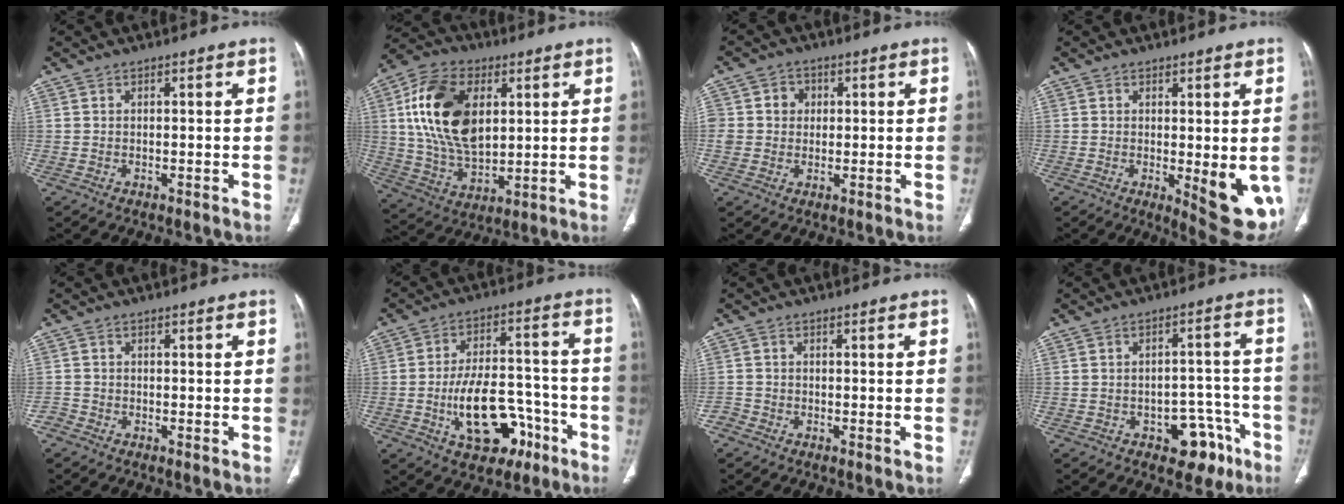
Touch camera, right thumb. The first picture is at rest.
{"total": 19.1, "force": [4.6, 11.7, 14.4], "torque": [-0.244, -0.008, 0.088]}
{"total": 6.0, "force": [1.0, 5.5, 2.2], "torque": [-0.015, 0.008, 0.019]}
{"total": 9.8, "force": [-1.5, 3.1, 9.2], "torque": [-0.107, -0.024, -0.011]}
{"total": 1.2, "force": [-0.8, 0.8, 0.5], "torque": [-0.004, -0.002, -0.024]}
{"total": 15.3, "force": [-6.1, 8.9, 10.8], "torque": [-0.146, 0.056, -0.084]}
{"total": 1.3, "force": [-0.8, 0.8, 0.5], "torque": [-0.004, -0.002, -0.024]}
{"total": 9.1, "force": [-4.9, 5.7, 5.2], "torque": [-0.029, 0.048, -0.058]}